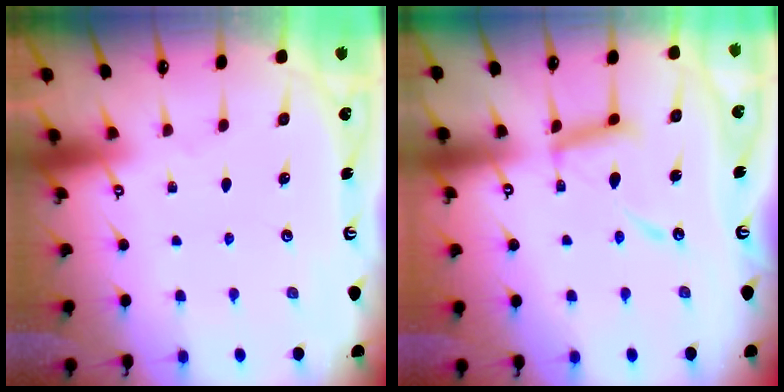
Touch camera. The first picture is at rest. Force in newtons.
{"total": 13.5, "press": 13.5, "slide": 1.2}